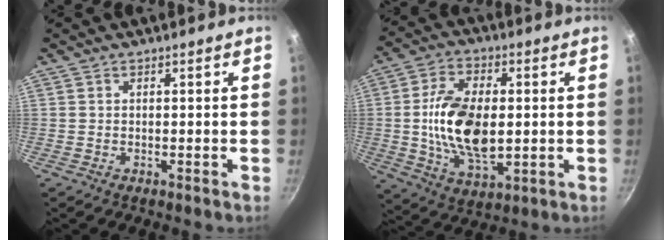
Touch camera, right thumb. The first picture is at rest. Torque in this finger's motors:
{"motor_torque": [2.32, 2.10, 1.39, -0.45, 0.55]}